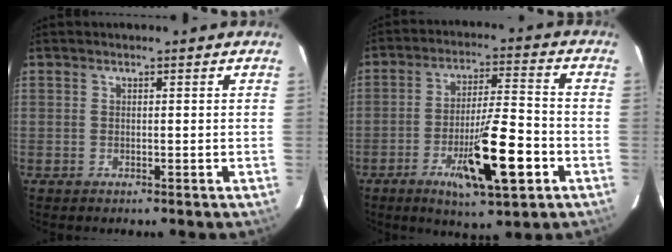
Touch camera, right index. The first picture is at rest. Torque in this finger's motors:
{"motor_torque": [0.82, -0.65, 0.40, 0.18]}